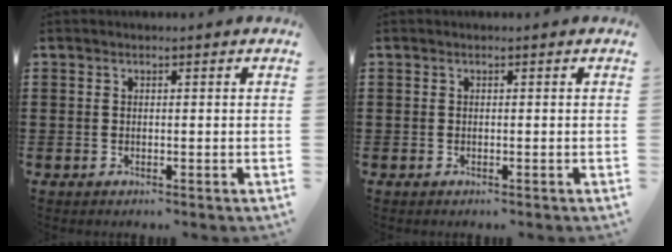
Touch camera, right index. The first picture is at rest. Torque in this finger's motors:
{"motor_torque": [0.05, 0.16, 0.00, 0.00]}